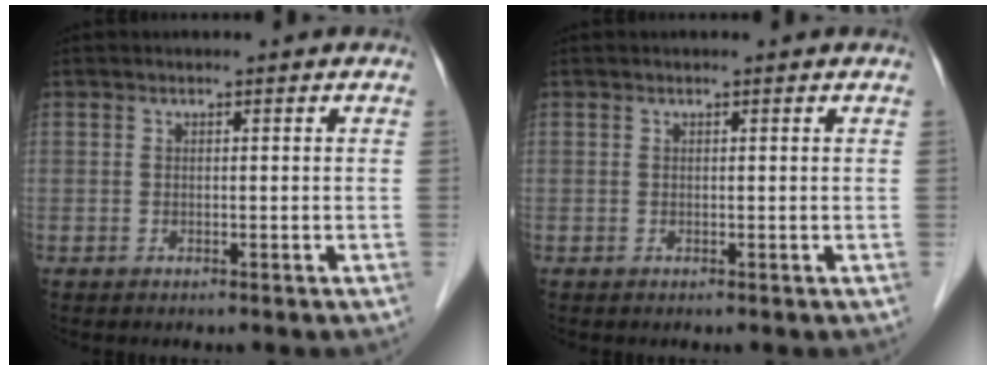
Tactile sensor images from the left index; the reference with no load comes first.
{"total": 0.0}